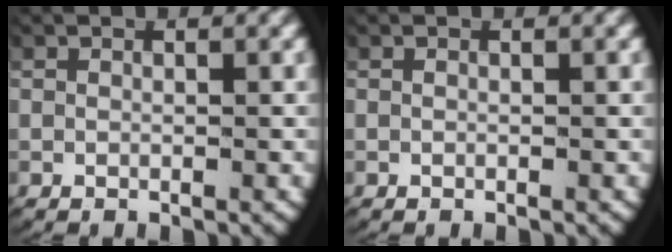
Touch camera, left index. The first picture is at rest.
{"total": 0.0}